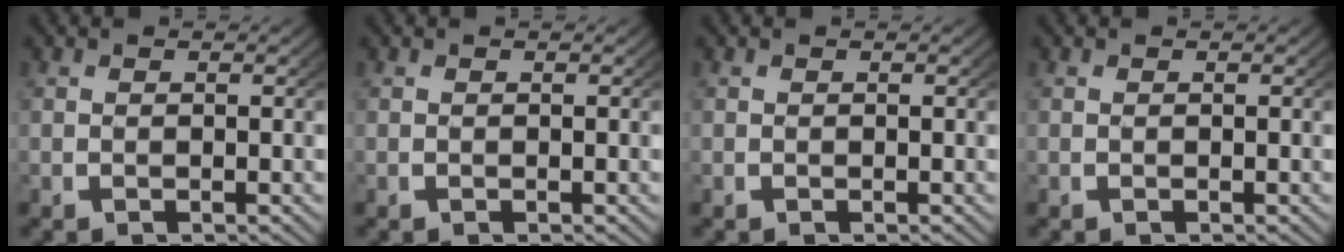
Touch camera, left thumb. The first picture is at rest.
{"total": 0.0}
{"total": 0.0}
{"total": 0.0}